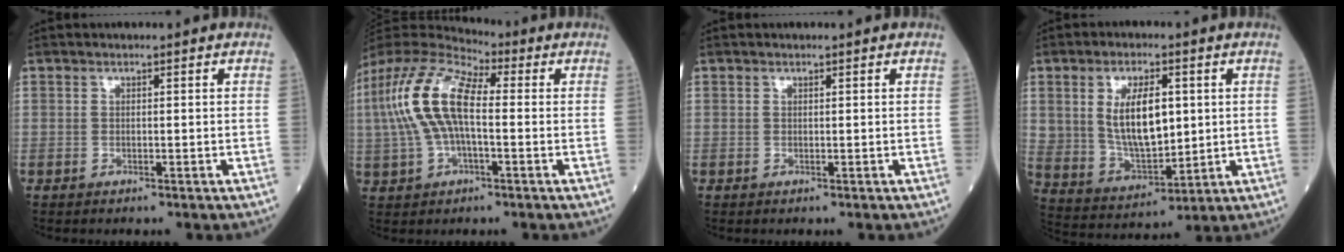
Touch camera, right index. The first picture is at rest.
{"total": 14.0, "force": [0.9, 5.5, 12.8], "torque": [-0.286, 0.029, 0.013]}
{"total": 0.0}
{"total": 11.1, "force": [2.3, 5.2, 9.6], "torque": [-0.188, 0.004, 0.053]}